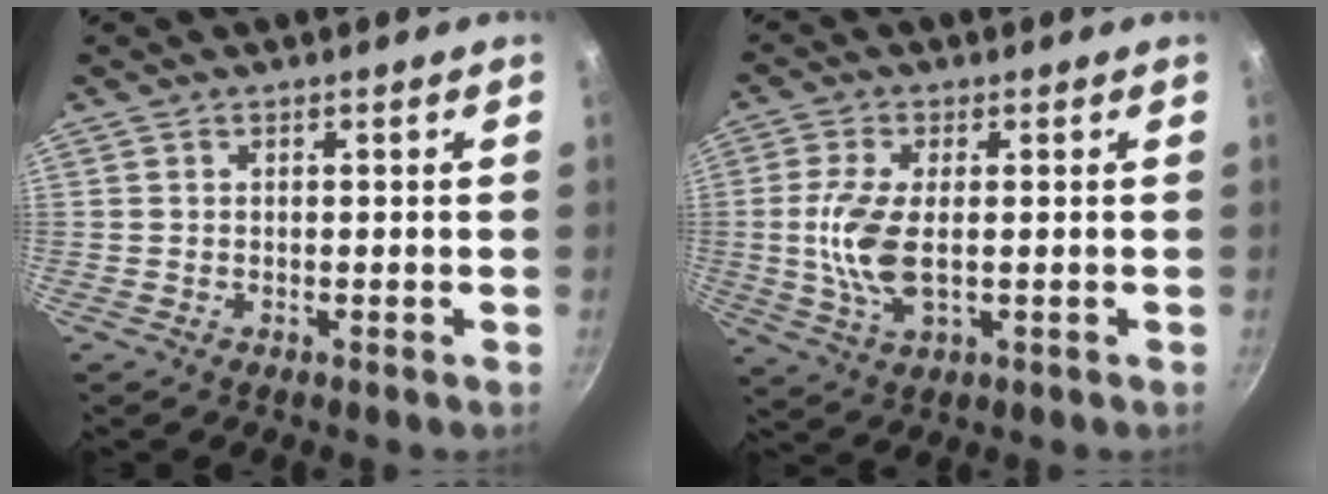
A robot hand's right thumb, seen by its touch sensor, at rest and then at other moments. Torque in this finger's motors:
{"motor_torque": [-0.34, 0.89, 0.57, -0.14, 0.10]}